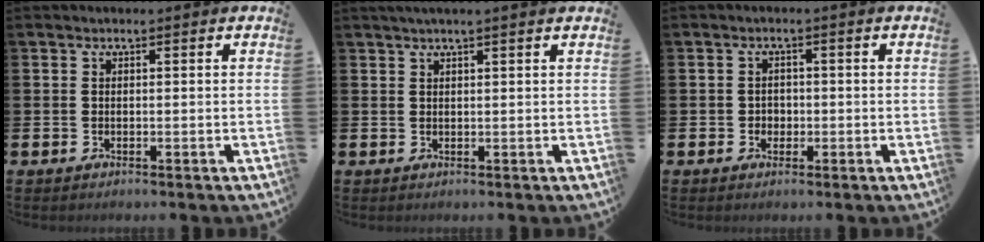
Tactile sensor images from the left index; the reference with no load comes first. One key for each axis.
{"total": 1.4, "fx": 1.1, "fy": -0.3, "fz": 0.8, "tx": -0.017, "ty": 0.002, "tz": 0.021}
{"total": 1.6, "fx": -0.3, "fy": 1.5, "fz": 0.3, "tx": 0.005, "ty": 0.001, "tz": -0.011}